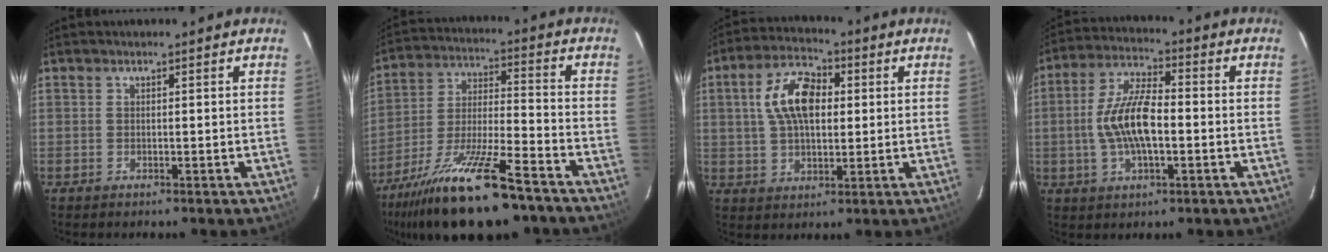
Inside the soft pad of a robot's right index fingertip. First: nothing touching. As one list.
[{"total": 20.2, "force": [-14.9, 4.2, 13.0], "torque": [-0.255, -0.032, -0.253]}, {"total": 11.2, "force": [2.2, 6.4, 9.0], "torque": [-0.173, 0.025, 0.039]}, {"total": 11.2, "force": [-1.5, 4.3, 10.2], "torque": [-0.209, 0.009, -0.029]}]